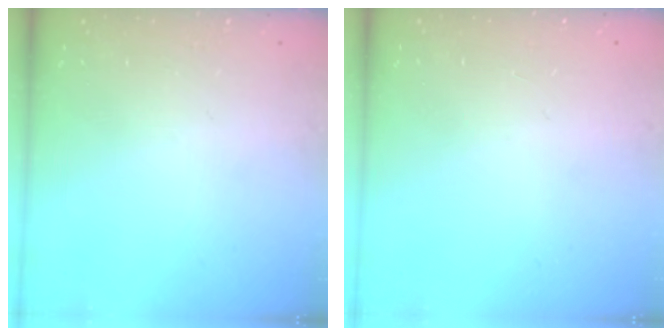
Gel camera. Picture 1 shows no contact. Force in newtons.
{"total": 0.9, "press": 0.9, "slide": 0.0}